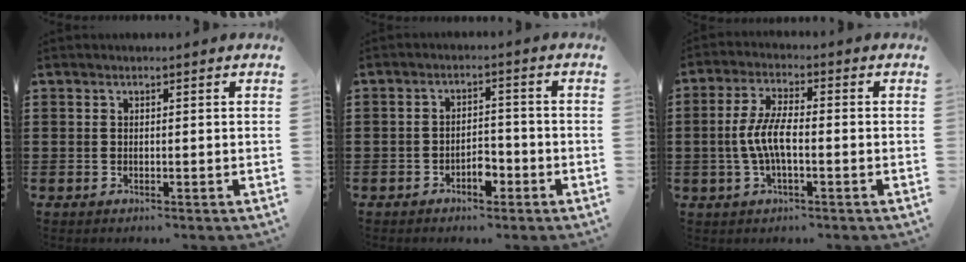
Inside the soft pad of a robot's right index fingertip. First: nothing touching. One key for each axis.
{"total": 3.5, "fx": -2.0, "fy": 1.7, "fz": 2.2, "tx": -0.040, "ty": 0.005, "tz": -0.039}
{"total": 6.1, "fx": -1.1, "fy": 2.0, "fz": 5.7, "tx": -0.135, "ty": -0.004, "tz": -0.031}